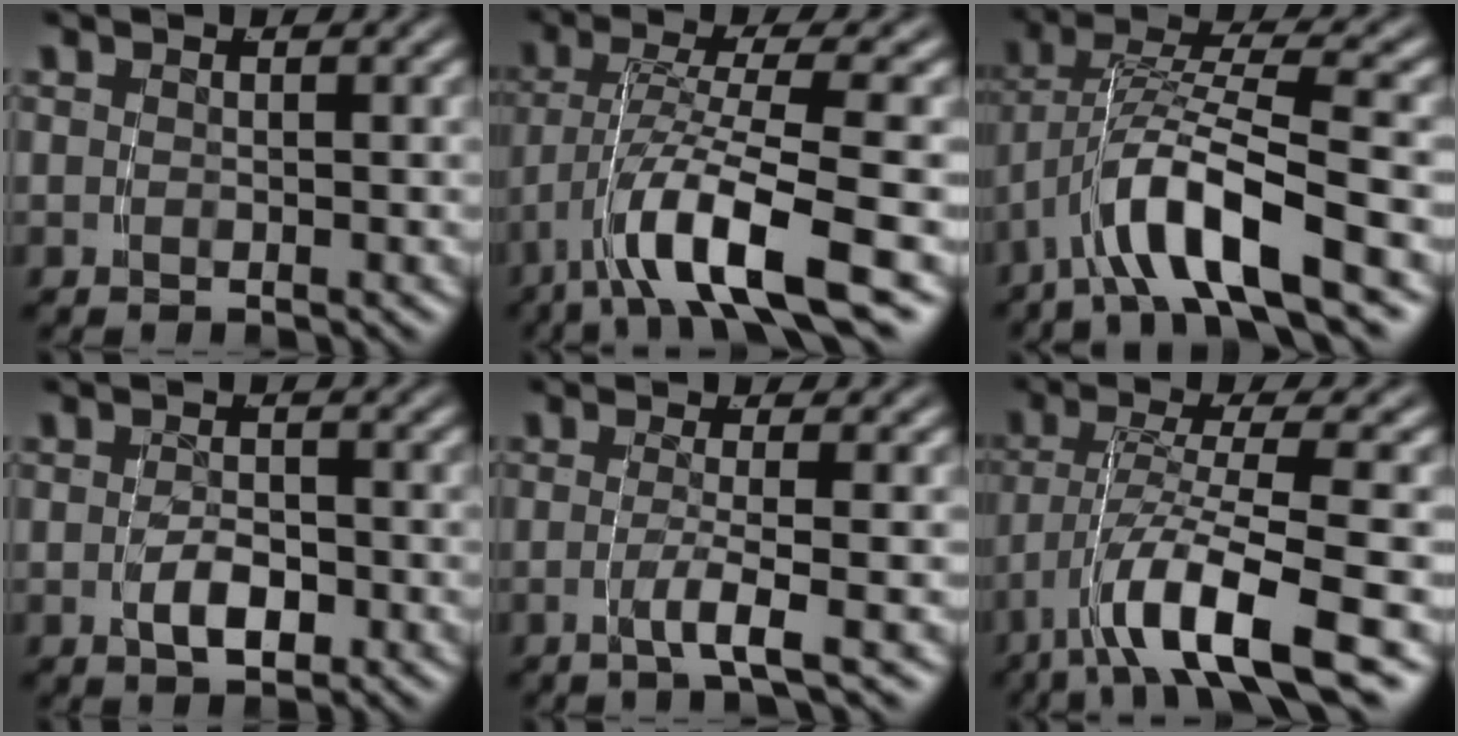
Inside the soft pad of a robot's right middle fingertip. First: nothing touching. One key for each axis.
{"total": 6.8, "fx": -3.3, "fy": 1.2, "fz": 5.8, "tx": -0.112, "ty": -0.020, "tz": -0.039}
{"total": 5.9, "fx": -1.6, "fy": 2.2, "fz": 5.3, "tx": -0.115, "ty": -0.006, "tz": -0.022}
{"total": 2.4, "fx": -1.2, "fy": 0.8, "fz": 1.9, "tx": -0.032, "ty": -0.008, "tz": -0.014}
{"total": 2.8, "fx": -1.3, "fy": -0.8, "fz": 2.4, "tx": -0.053, "ty": -0.015, "tz": -0.016}
{"total": 7.0, "fx": -3.6, "fy": 1.2, "fz": 5.8, "tx": -0.113, "ty": -0.022, "tz": -0.044}